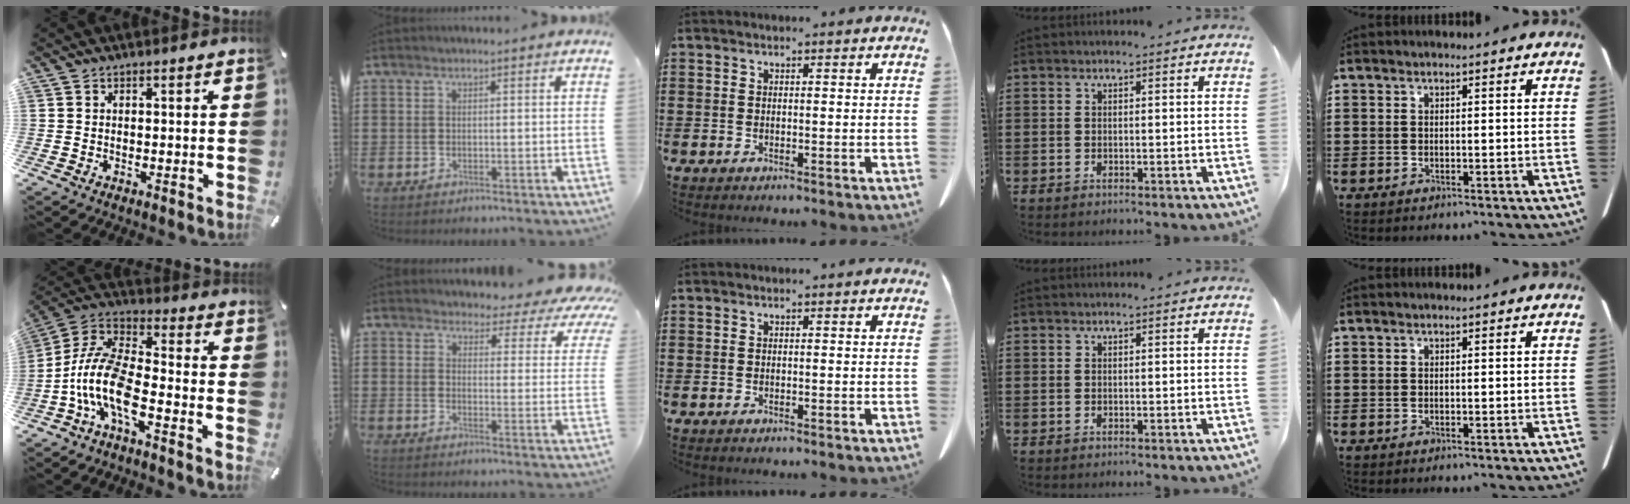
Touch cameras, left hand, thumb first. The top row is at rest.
{"thumb": {"total": 13.8, "force": [-6.5, 5.9, 10.7], "torque": [-0.234, -0.002, -0.122]}, "index": {"total": 3.3, "force": [3.1, 1.0, 0.7], "torque": [-0.026, -0.021, 0.050]}}